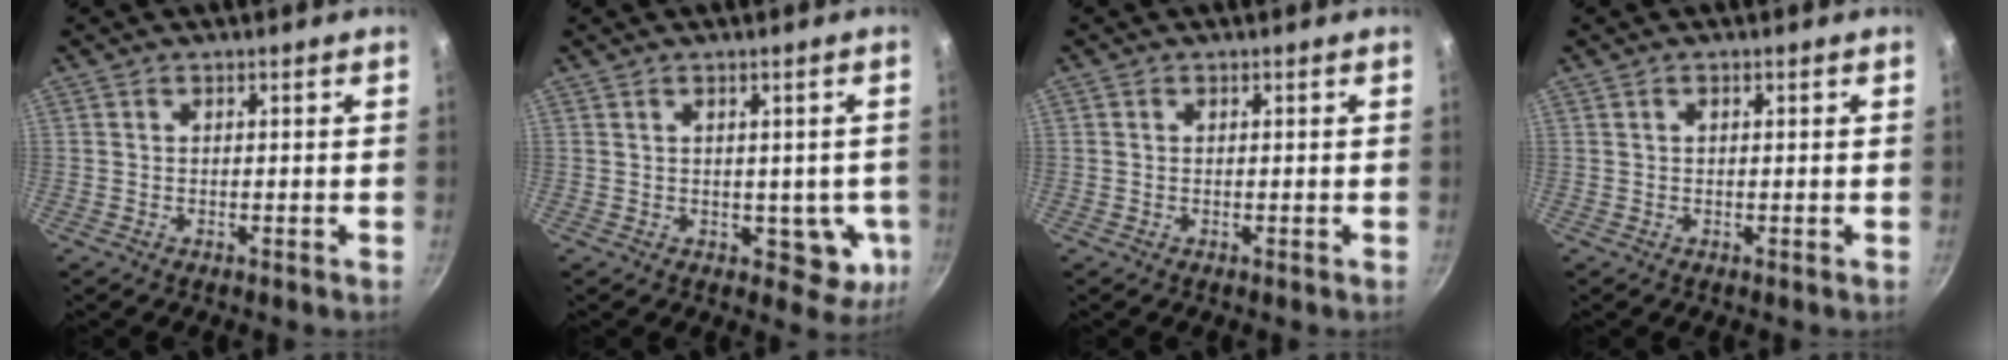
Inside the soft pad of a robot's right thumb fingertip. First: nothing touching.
{"total": 6.1, "force": [-0.2, 4.0, 4.6], "torque": [-0.026, 0.004, 0.005]}
{"total": 0.5, "force": [0.0, 0.5, 0.2], "torque": [-0.004, 0.003, -0.001]}
{"total": 0.7, "force": [0.2, 0.4, 0.5], "torque": [-0.009, 0.004, 0.003]}